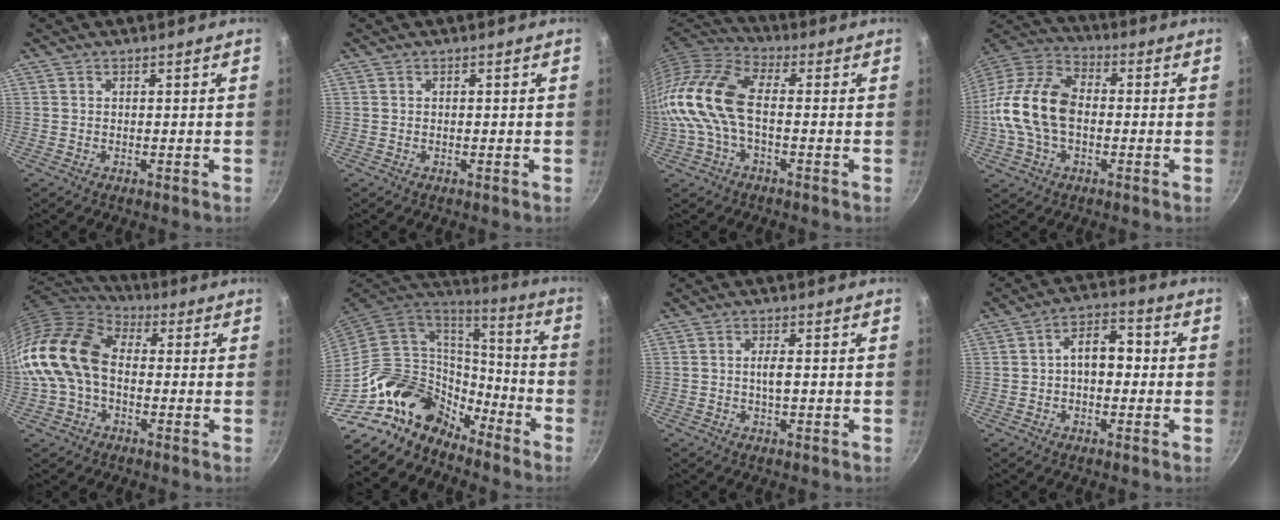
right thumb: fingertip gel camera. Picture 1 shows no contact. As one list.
[{"total": 0.0}, {"total": 14.4, "force": [-1.3, 7.5, 12.3], "torque": [-0.251, 0.031, -0.043]}, {"total": 17.0, "force": [-1.2, 10.9, 13.0], "torque": [-0.238, 0.036, -0.039]}, {"total": 17.2, "force": [-1.1, 12.0, 12.3], "torque": [-0.227, 0.039, -0.035]}, {"total": 18.7, "force": [-12.5, 11.3, 8.2], "torque": [-0.097, 0.089, -0.220]}, {"total": 2.3, "force": [-0.3, 0.8, 2.2], "torque": [-0.042, 0.005, -0.007]}, {"total": 7.7, "force": [-0.3, 5.0, 5.8], "torque": [-0.056, 0.027, -0.015]}]